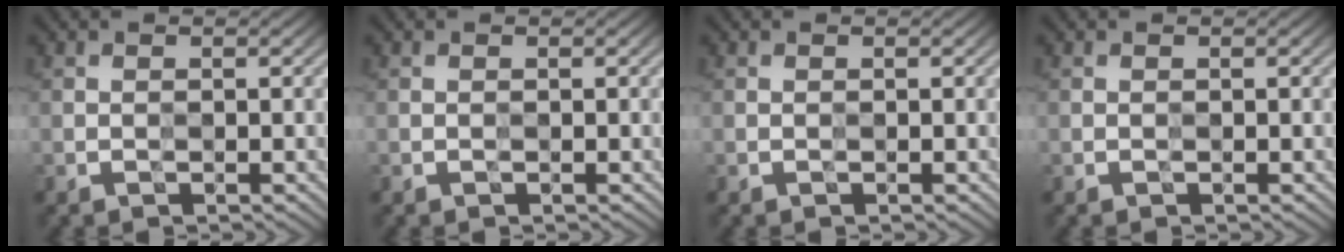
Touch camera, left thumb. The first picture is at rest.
{"total": 0.0}
{"total": 0.0}
{"total": 0.0}